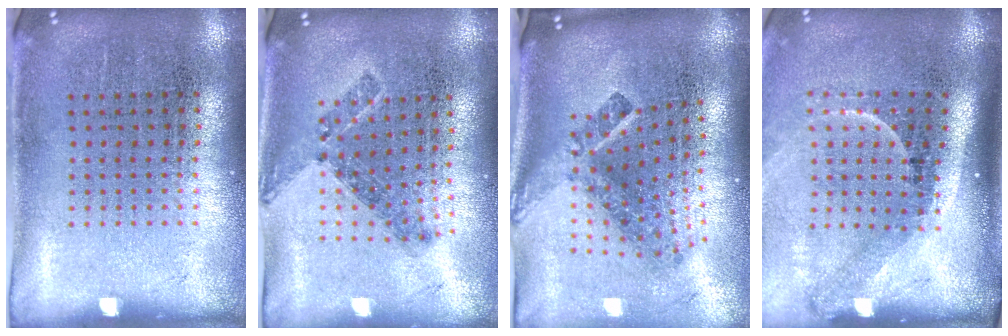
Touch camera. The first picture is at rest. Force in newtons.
{"total": 0.9, "press": 0.8, "slide": 0.5}
{"total": 2.8, "press": 1.6, "slide": 2.2}
{"total": 2.2, "press": 1.5, "slide": 1.7}